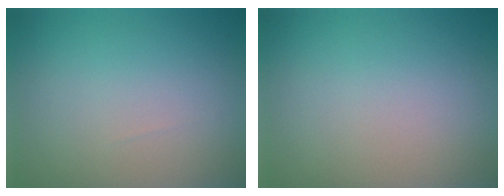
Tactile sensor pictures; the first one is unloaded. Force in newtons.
{"total": 0.0}